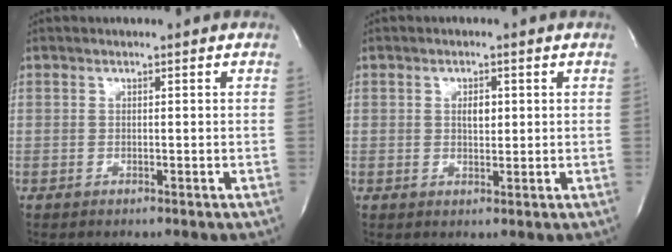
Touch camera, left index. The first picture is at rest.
{"total": 2.1, "force": [0.4, 1.2, 1.8], "torque": [-0.028, -0.005, 0.005]}